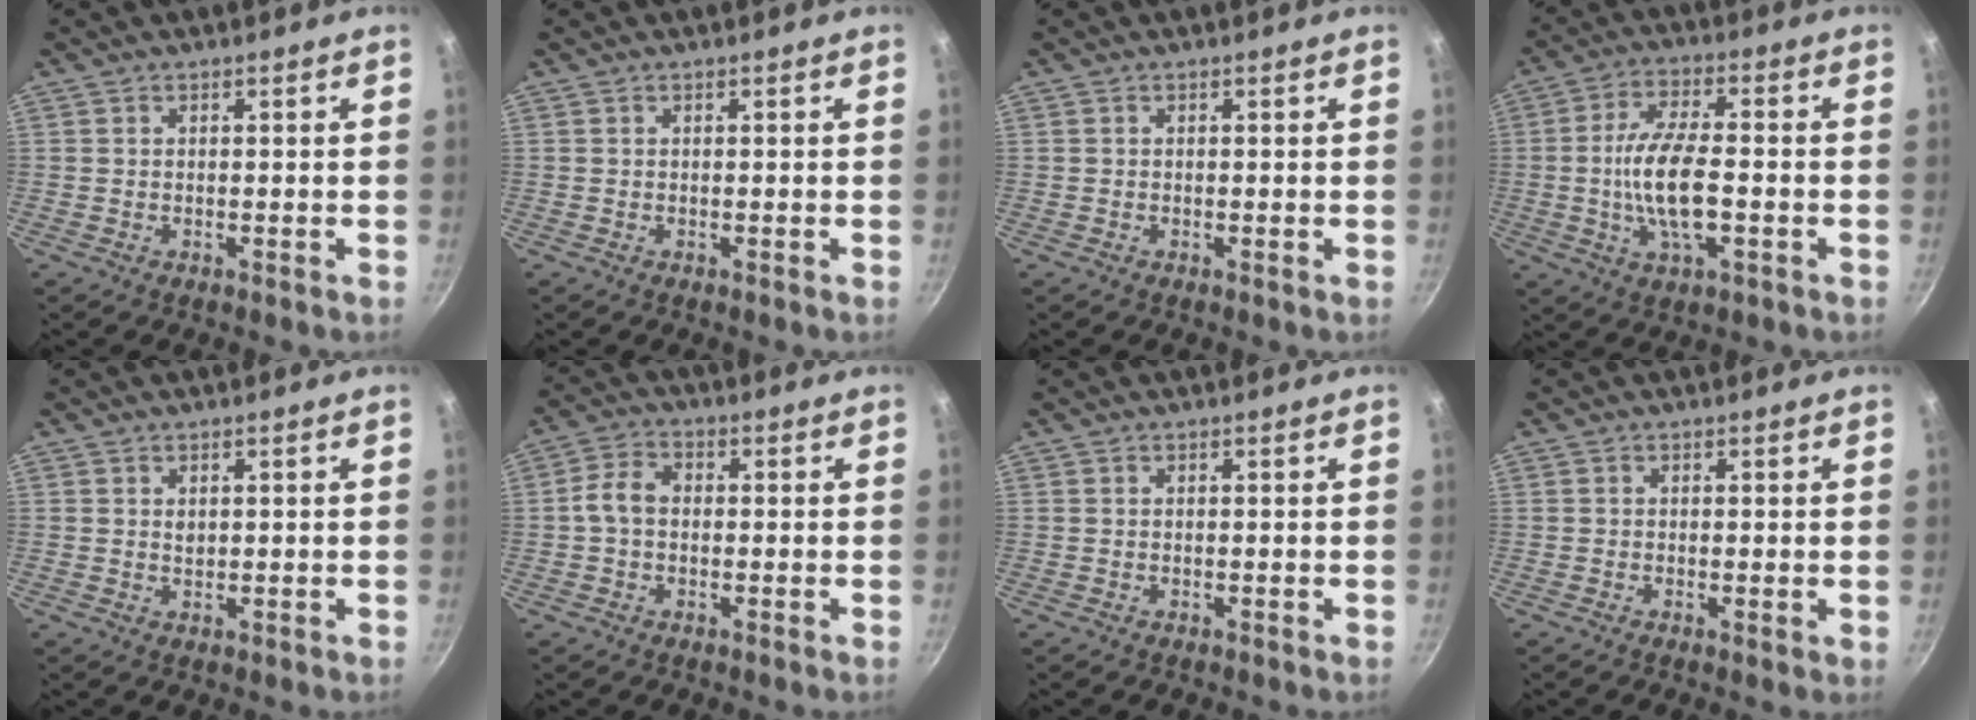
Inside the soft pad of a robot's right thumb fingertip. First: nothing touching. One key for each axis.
{"total": 0.0}
{"total": 0.0}
{"total": 11.8, "fx": -1.5, "fy": 4.7, "fz": 10.7, "tx": -0.207, "ty": 0.011, "tz": -0.029}
{"total": 1.1, "fx": 0.4, "fy": 0.8, "fz": 0.7, "tx": -0.005, "ty": -0.004, "tz": 0.009}
{"total": 5.3, "fx": -0.3, "fy": 3.9, "fz": 3.6, "tx": -0.064, "ty": 0.019, "tz": -0.013}
{"total": 0.0}
{"total": 1.2, "fx": 0.0, "fy": 0.3, "fz": 1.2, "tx": -0.024, "ty": -0.006, "tz": -0.004}